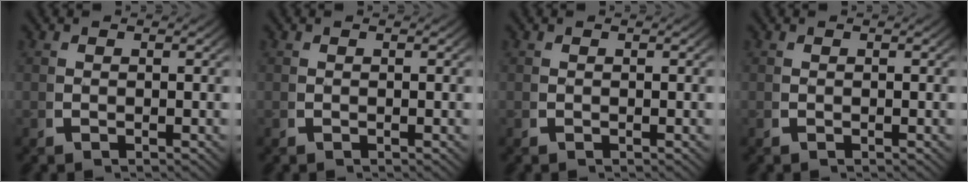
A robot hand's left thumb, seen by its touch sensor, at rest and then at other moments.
{"total": 0.0}
{"total": 0.0}
{"total": 0.0}